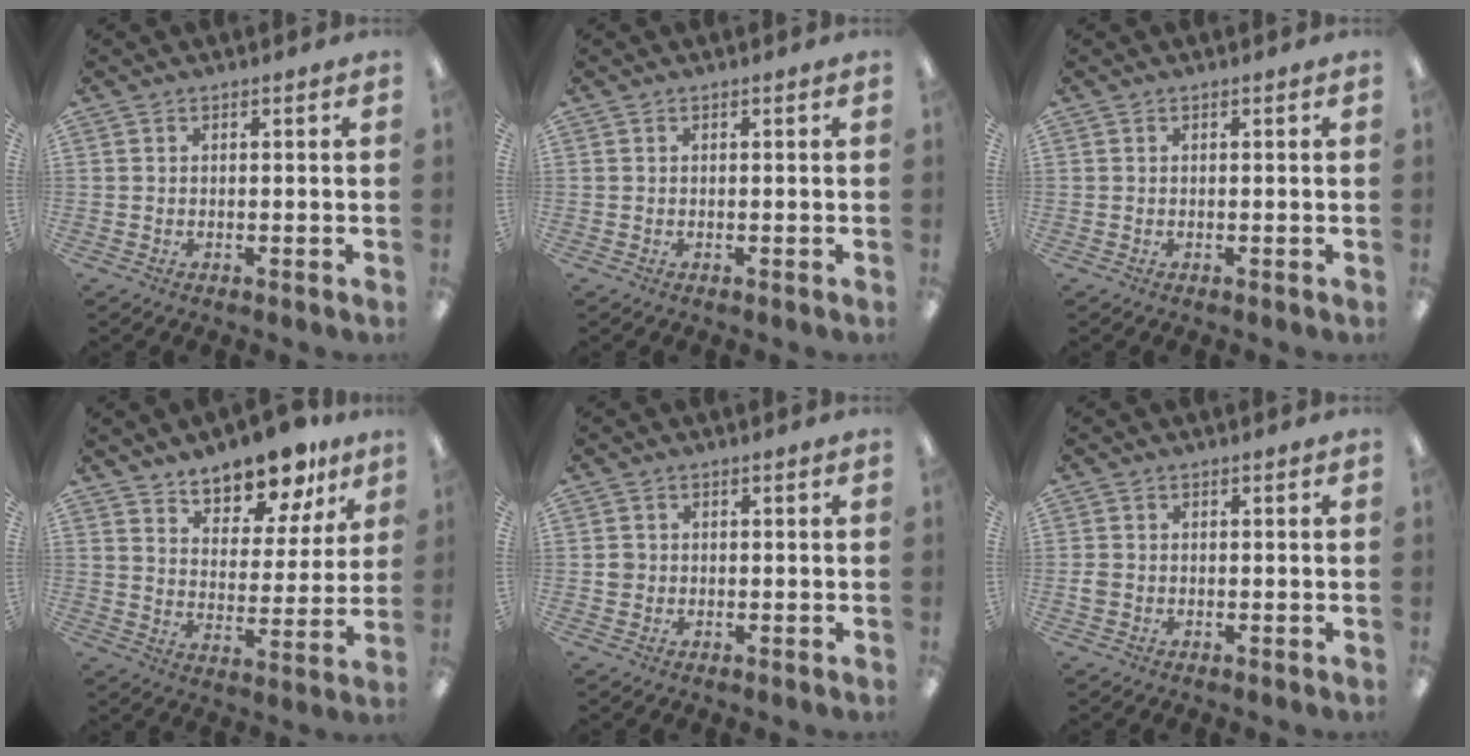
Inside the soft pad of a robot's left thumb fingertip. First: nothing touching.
{"total": 0.0}
{"total": 0.0}
{"total": 13.1, "force": [11.3, 4.8, 4.5], "torque": [-0.058, -0.082, 0.203]}
{"total": 1.9, "force": [-0.1, 1.9, 0.4], "torque": [-0.008, 0.004, -0.004]}
{"total": 1.7, "force": [-0.4, 1.4, 0.7], "torque": [-0.012, 0.003, -0.007]}